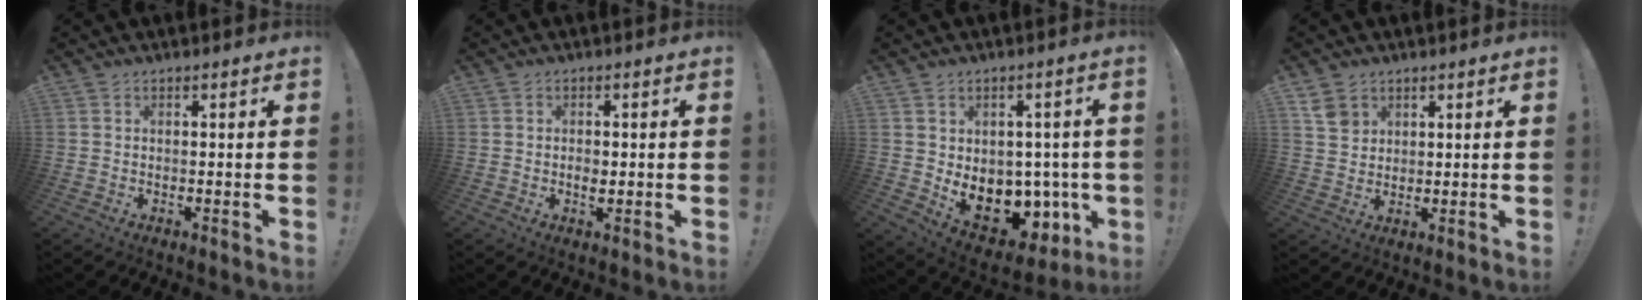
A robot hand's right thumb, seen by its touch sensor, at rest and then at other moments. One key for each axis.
{"total": 1.7, "fx": -0.5, "fy": 1.1, "fz": 1.2, "tx": -0.016, "ty": 0.000, "tz": -0.009}
{"total": 11.6, "fx": -1.8, "fy": 9.1, "fz": 6.9, "tx": -0.090, "ty": -0.004, "tz": -0.017}
{"total": 5.4, "fx": 3.2, "fy": 4.0, "fz": 1.6, "tx": -0.020, "ty": -0.013, "tz": 0.062}